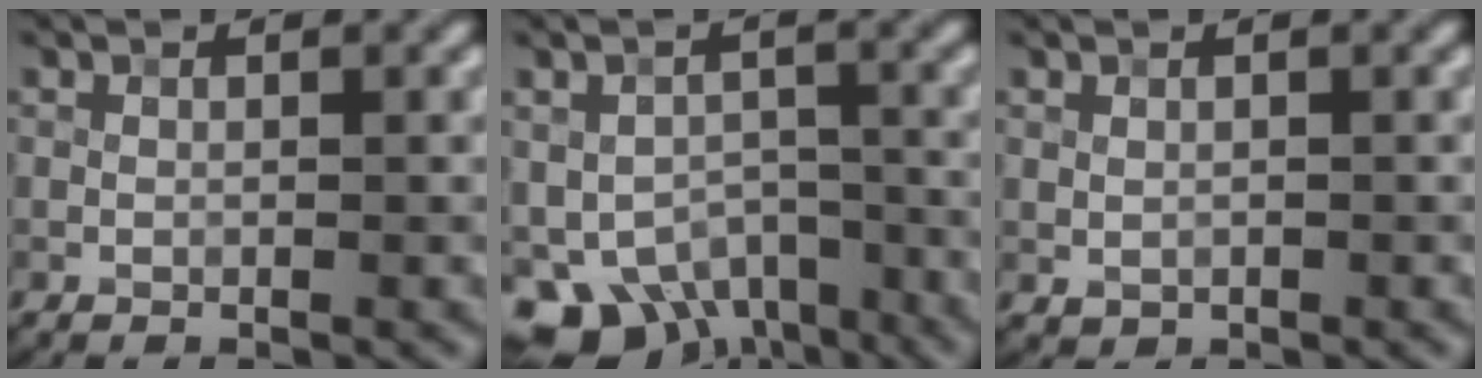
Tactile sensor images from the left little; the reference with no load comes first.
{"total": 8.1, "force": [-5.5, 4.4, 4.0], "torque": [-0.063, -0.020, -0.087]}
{"total": 0.5, "force": [0.1, 0.4, 0.3], "torque": [-0.008, -0.003, 0.005]}